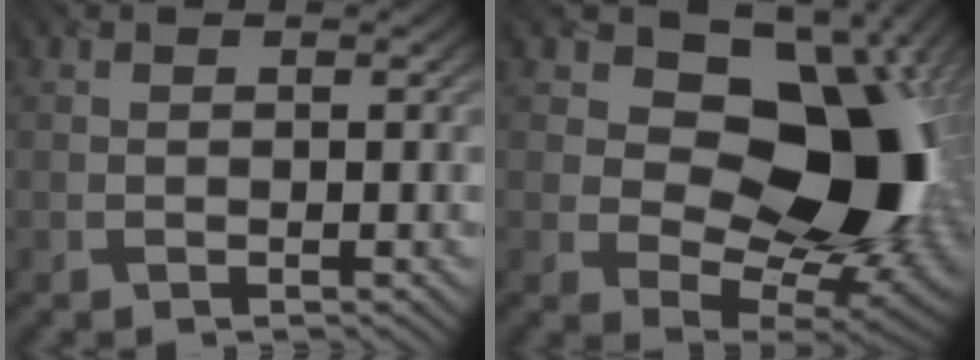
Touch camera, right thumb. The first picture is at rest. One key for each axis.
{"total": 18.1, "fx": 3.7, "fy": 12.6, "fz": 12.4, "tx": -0.173, "ty": 0.011, "tz": 0.072}